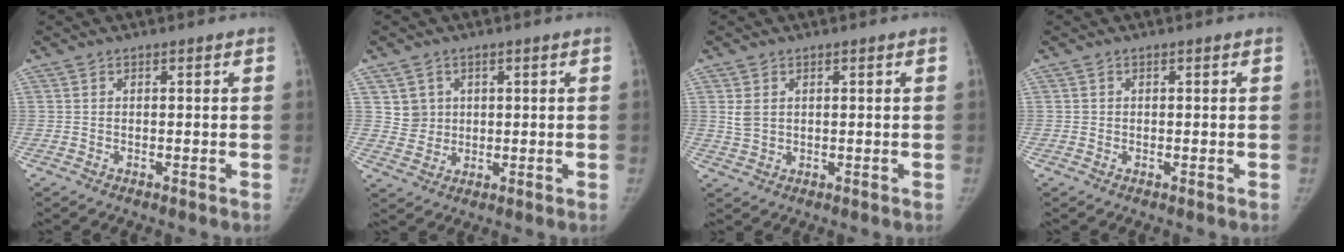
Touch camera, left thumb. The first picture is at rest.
{"total": 4.3, "force": [1.4, 4.0, 0.6], "torque": [0.011, -0.007, 0.030]}
{"total": 2.9, "force": [0.8, 2.2, 1.7], "torque": [-0.030, -0.003, 0.023]}
{"total": 0.7, "force": [0.0, 0.7, 0.1], "torque": [0.003, 0.003, 0.000]}